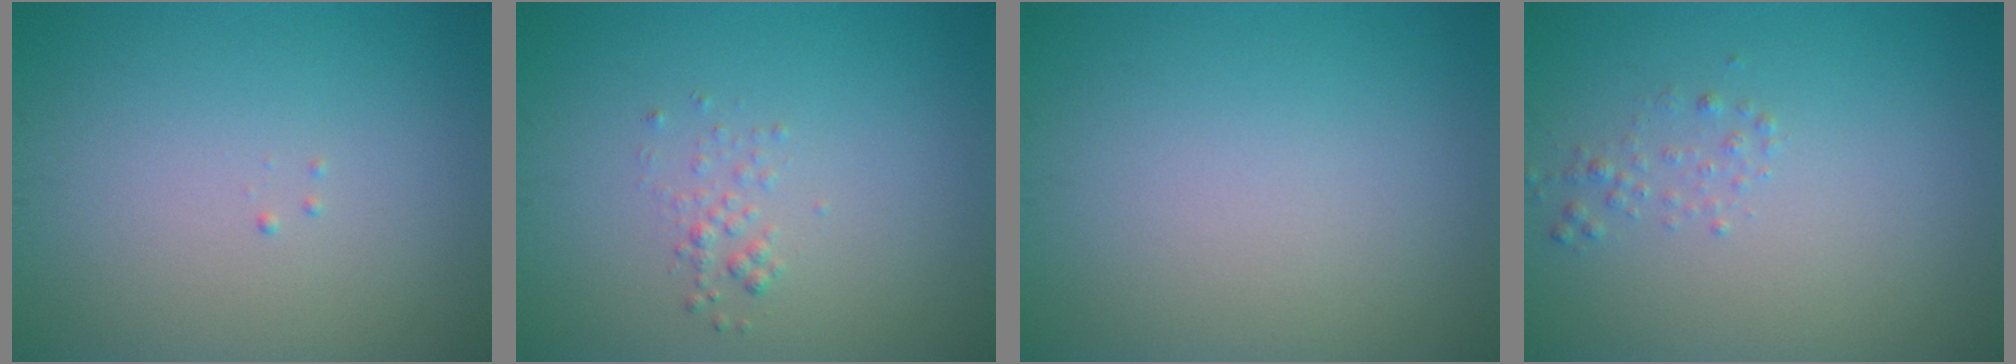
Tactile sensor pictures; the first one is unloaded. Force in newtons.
{"total": 1.0, "press": 1.0, "slide": 0.1}
{"total": 0.0}
{"total": 1.0, "press": 1.0, "slide": 0.1}